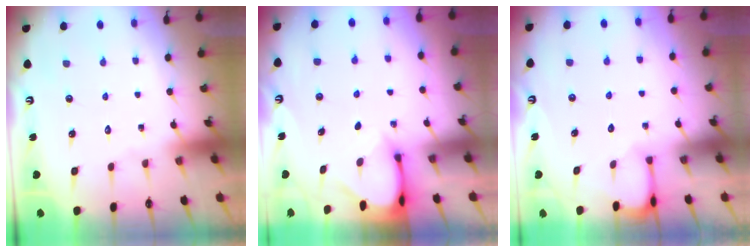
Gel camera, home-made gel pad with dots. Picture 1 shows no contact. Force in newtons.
{"total": 3.4, "press": 3.4, "slide": 0.3}
{"total": 1.6, "press": 1.6, "slide": 0.1}